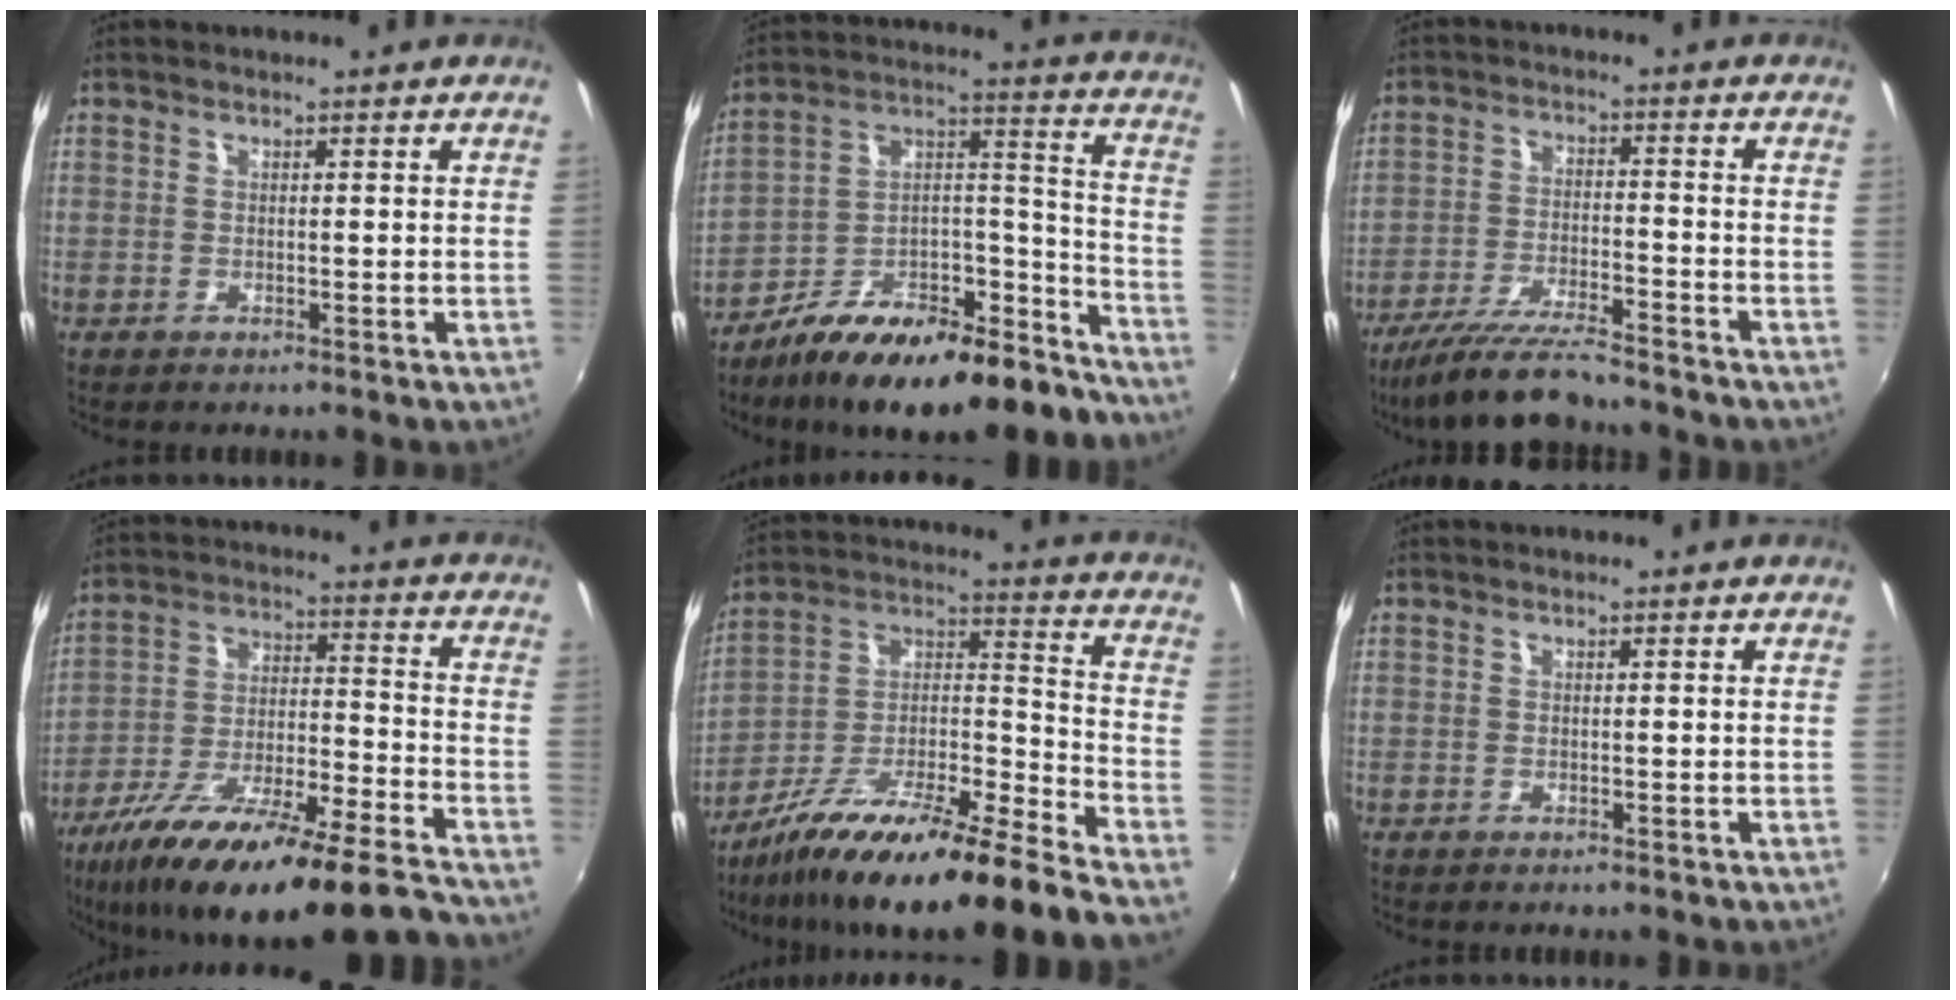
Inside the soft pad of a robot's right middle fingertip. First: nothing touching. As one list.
[{"total": 24.2, "force": [-18.0, 8.4, 13.9], "torque": [-0.208, 0.021, -0.272]}, {"total": 11.7, "force": [-10.5, 0.6, 5.2], "torque": [-0.120, -0.019, -0.185]}, {"total": 23.5, "force": [-19.1, 2.2, 13.5], "torque": [-0.234, -0.046, -0.307]}, {"total": 20.6, "force": [-16.0, 0.1, 13.0], "torque": [-0.212, -0.014, -0.285]}, {"total": 0.0}]